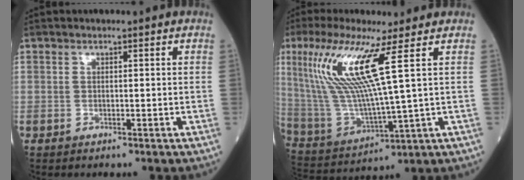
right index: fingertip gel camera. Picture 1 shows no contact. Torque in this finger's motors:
{"motor_torque": [0.54, 0.49, 0.96, 0.21]}